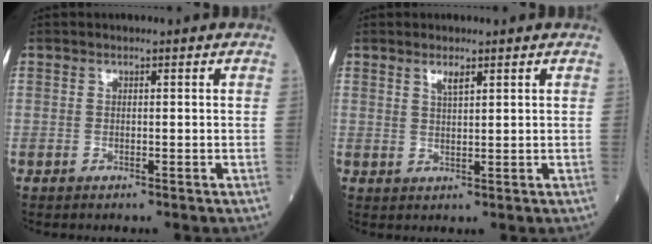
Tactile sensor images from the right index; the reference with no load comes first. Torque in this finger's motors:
{"motor_torque": [-0.03, 0.03, 0.00, 0.01]}